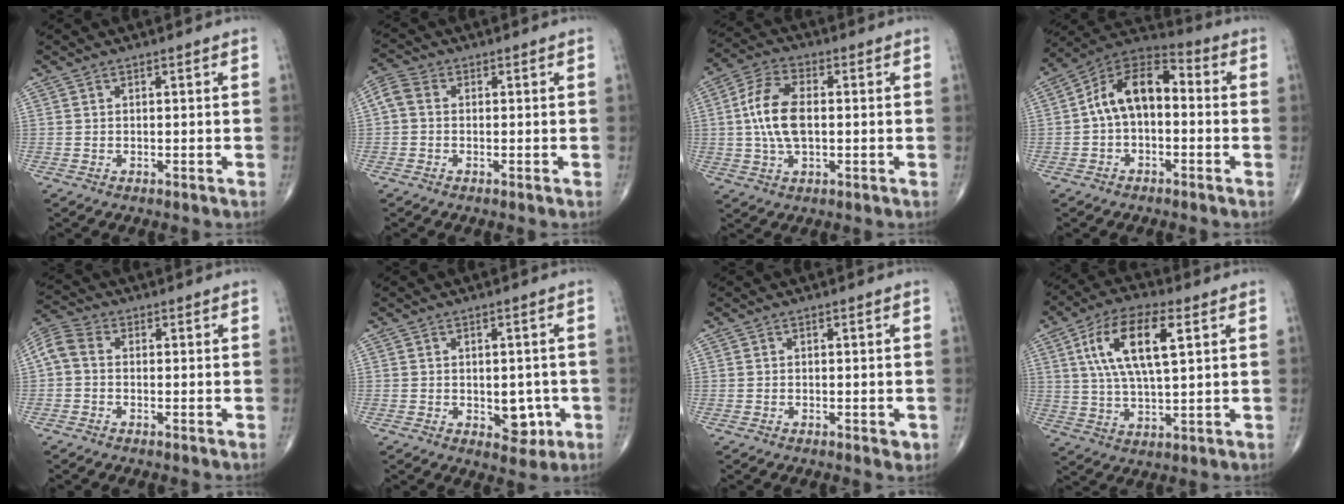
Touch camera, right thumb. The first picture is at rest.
{"total": 3.8, "force": [0.1, 2.7, 2.6], "torque": [-0.059, 0.013, -0.010]}
{"total": 10.4, "force": [0.3, 5.4, 8.9], "torque": [-0.181, 0.012, 0.002]}
{"total": 12.2, "force": [-0.1, 7.3, 9.8], "torque": [-0.147, 0.045, -0.019]}
{"total": 5.4, "force": [-0.1, 3.8, 3.8], "torque": [-0.084, 0.018, -0.014]}
{"total": 5.5, "force": [-1.2, 3.6, 3.9], "torque": [-0.017, 0.000, -0.008]}
{"total": 1.4, "force": [-0.5, 0.6, 1.1], "torque": [-0.011, -0.001, -0.006]}
{"total": 14.4, "force": [4.6, 5.5, 12.6], "torque": [-0.237, 0.004, 0.082]}